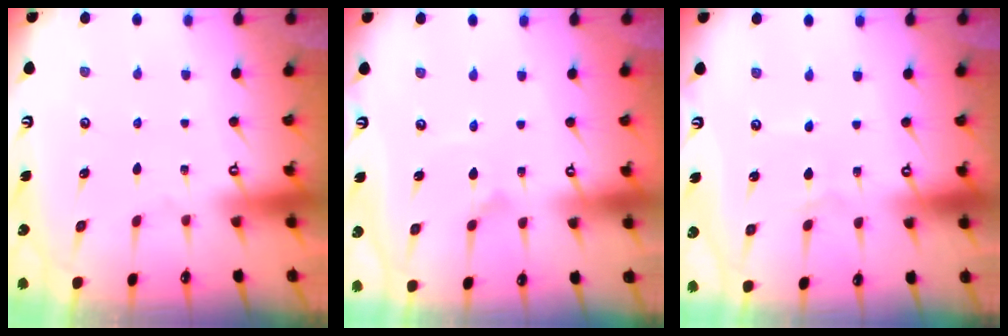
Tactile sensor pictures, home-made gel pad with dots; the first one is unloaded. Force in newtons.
{"total": 0.7, "press": 0.7, "slide": 0.1}
{"total": 1.3, "press": 1.3, "slide": 0.1}